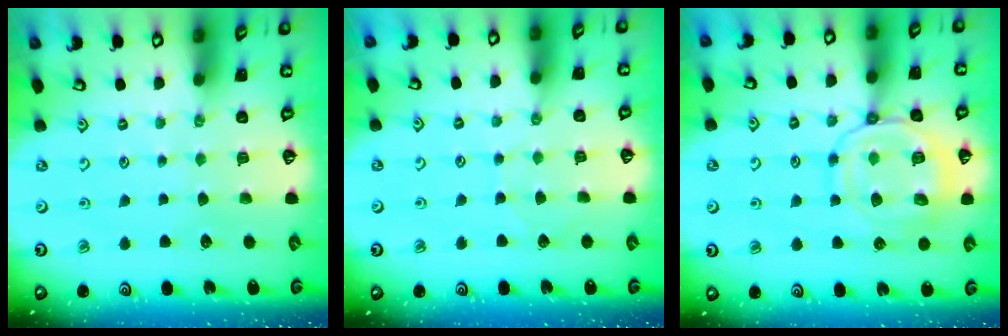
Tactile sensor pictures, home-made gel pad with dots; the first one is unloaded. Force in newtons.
{"total": 4.7, "press": 4.6, "slide": 0.4}
{"total": 13.4, "press": 13.3, "slide": 1.4}